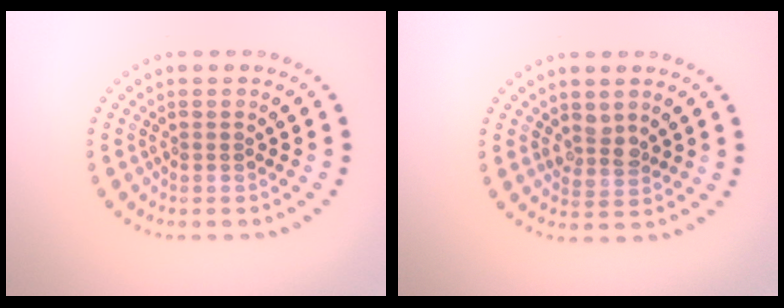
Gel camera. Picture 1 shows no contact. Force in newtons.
{"total": 1.8, "press": 1.5, "slide": 0.9}